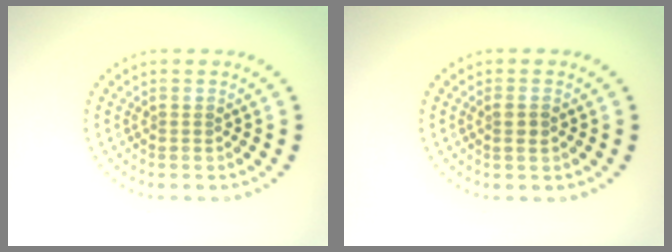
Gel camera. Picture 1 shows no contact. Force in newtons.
{"total": 1.3, "press": 1.2, "slide": 0.5}